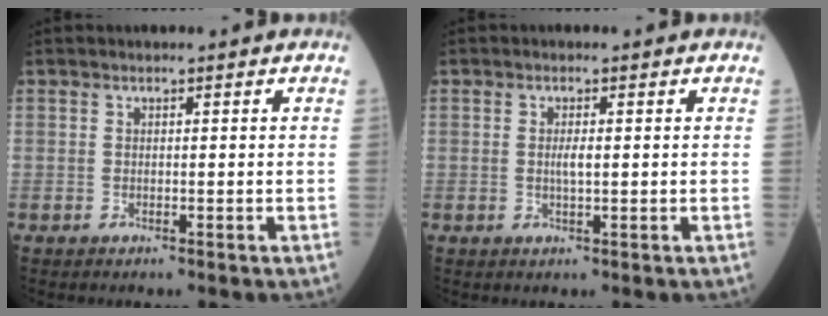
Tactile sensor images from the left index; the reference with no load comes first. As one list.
[{"total": 1.6, "force": [0.1, 0.3, 1.6], "torque": [-0.035, 0.000, 0.002]}]